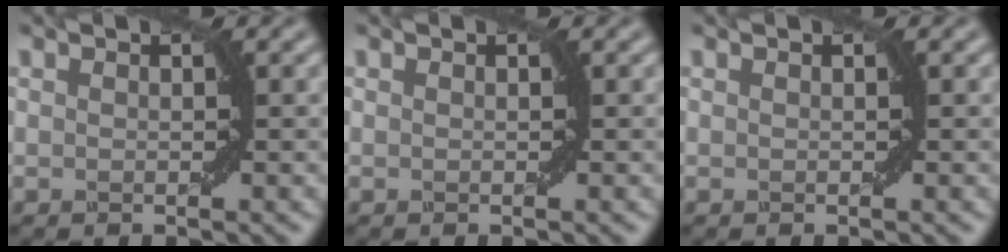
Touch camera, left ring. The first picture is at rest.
{"total": 0.0}
{"total": 0.0}